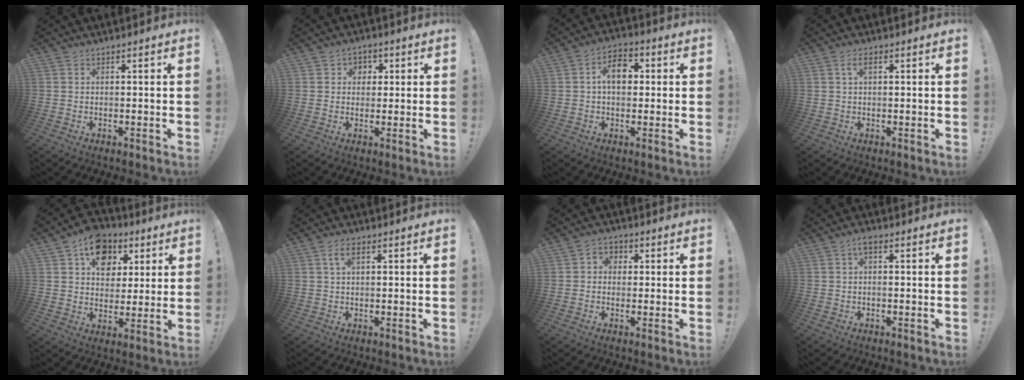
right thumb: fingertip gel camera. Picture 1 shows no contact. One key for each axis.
{"total": 4.2, "fx": 0.6, "fy": 4.1, "fz": 0.9, "tx": -0.005, "ty": -0.001, "tz": 0.010}
{"total": 9.2, "fx": 1.6, "fy": 6.1, "fz": 6.7, "tx": -0.103, "ty": 0.013, "tz": 0.029}
{"total": 2.6, "fx": 0.7, "fy": 1.1, "fz": 2.2, "tx": -0.036, "ty": 0.004, "tz": 0.010}
{"total": 13.5, "fx": 6.2, "fy": 10.3, "fz": 6.0, "tx": -0.084, "ty": -0.021, "tz": 0.119}
{"total": 3.6, "fx": 1.3, "fy": 1.5, "fz": 3.0, "tx": -0.052, "ty": 0.004, "tz": 0.020}
{"total": 3.6, "fx": -0.3, "fy": 3.3, "fz": 1.5, "tx": -0.021, "ty": 0.009, "tz": -0.004}
{"total": 1.9, "fx": -0.1, "fy": 0.5, "fz": 1.8, "tx": -0.032, "ty": 0.003, "tz": -0.003}